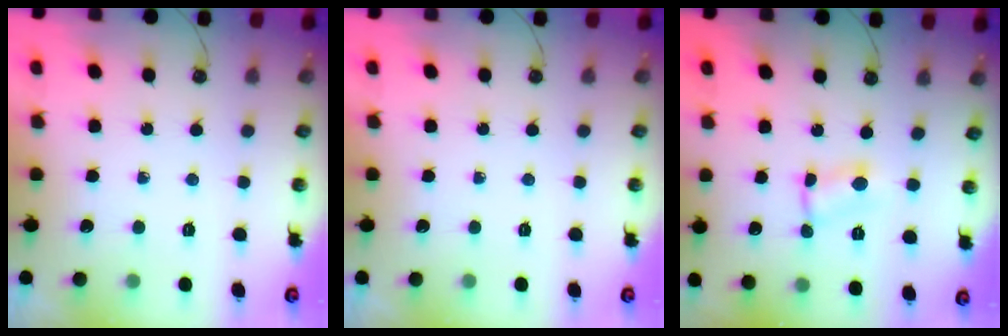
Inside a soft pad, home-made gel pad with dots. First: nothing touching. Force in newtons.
{"total": 0.0}
{"total": 3.0, "press": 3.0, "slide": 0.3}